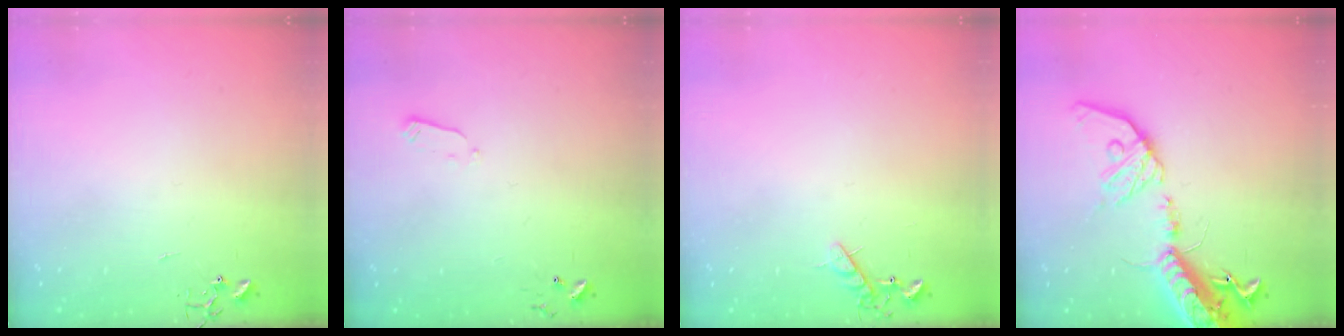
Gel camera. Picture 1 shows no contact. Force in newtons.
{"total": 2.4, "press": 2.3, "slide": 0.4}
{"total": 6.3, "press": 6.2, "slide": 0.9}
{"total": 20.9, "press": 20.4, "slide": 4.4}